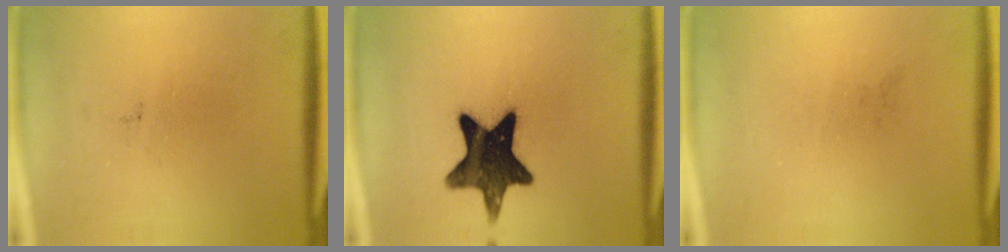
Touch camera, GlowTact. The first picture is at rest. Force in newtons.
{"total": 15.3}
{"total": 0.0}